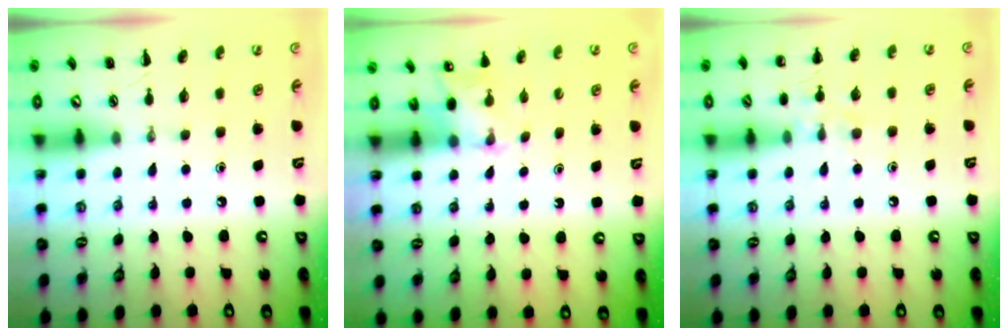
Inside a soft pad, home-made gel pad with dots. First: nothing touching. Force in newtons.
{"total": 2.8, "press": 2.7, "slide": 0.9}
{"total": 7.4, "press": 7.1, "slide": 2.1}